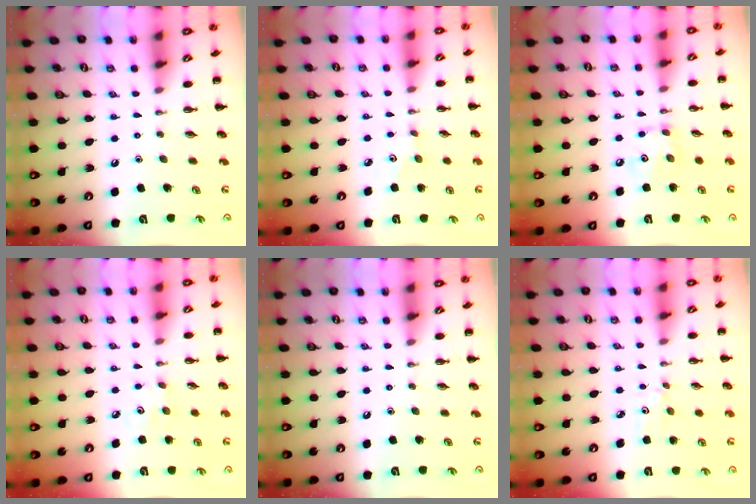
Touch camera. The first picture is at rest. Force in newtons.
{"total": 1.8, "press": 1.7, "slide": 0.6}
{"total": 5.2, "press": 5.2, "slide": 0.5}
{"total": 4.1, "press": 3.9, "slide": 1.1}
{"total": 0.0}
{"total": 2.8, "press": 2.6, "slide": 0.9}